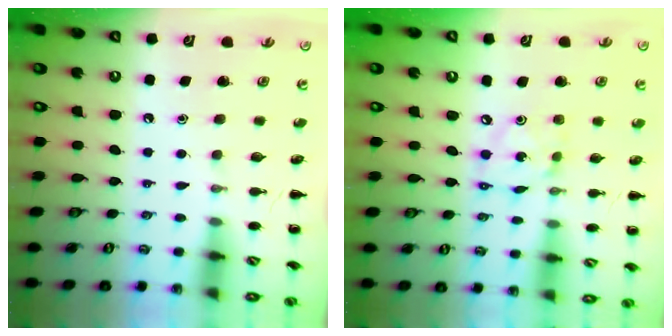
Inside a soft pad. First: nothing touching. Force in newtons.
{"total": 4.5, "press": 4.5, "slide": 0.6}